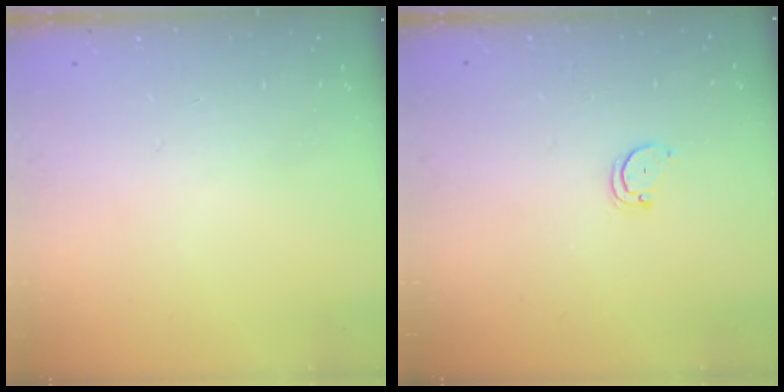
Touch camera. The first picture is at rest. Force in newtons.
{"total": 2.7, "press": 2.7, "slide": 0.2}